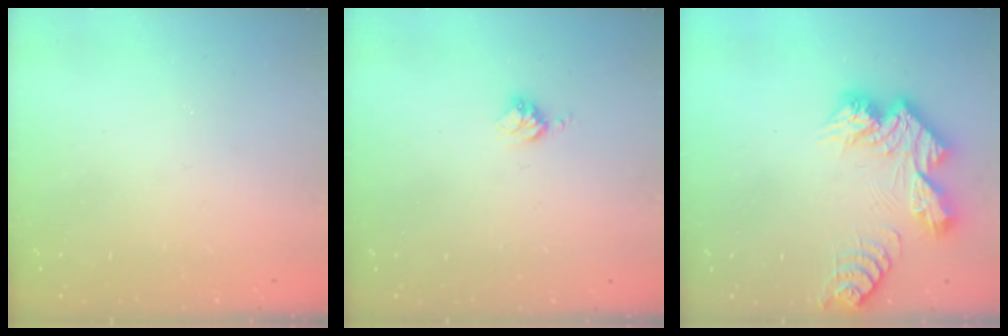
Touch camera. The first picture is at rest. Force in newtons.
{"total": 3.4, "press": 3.4, "slide": 0.4}
{"total": 13.8, "press": 13.7, "slide": 1.2}